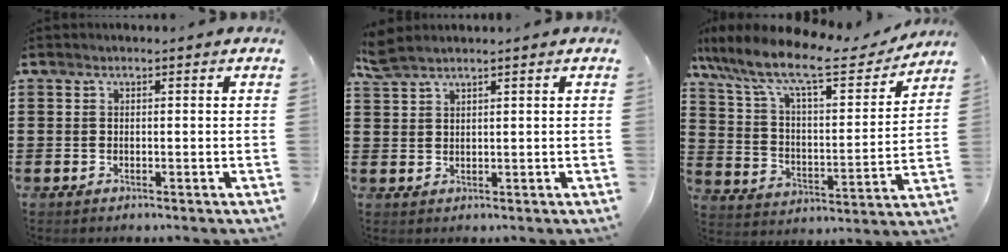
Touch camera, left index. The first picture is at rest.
{"total": 2.6, "force": [2.2, 0.4, 1.4], "torque": [-0.033, 0.001, 0.042]}
{"total": 12.1, "force": [9.7, 2.0, 6.9], "torque": [-0.163, -0.057, 0.161]}